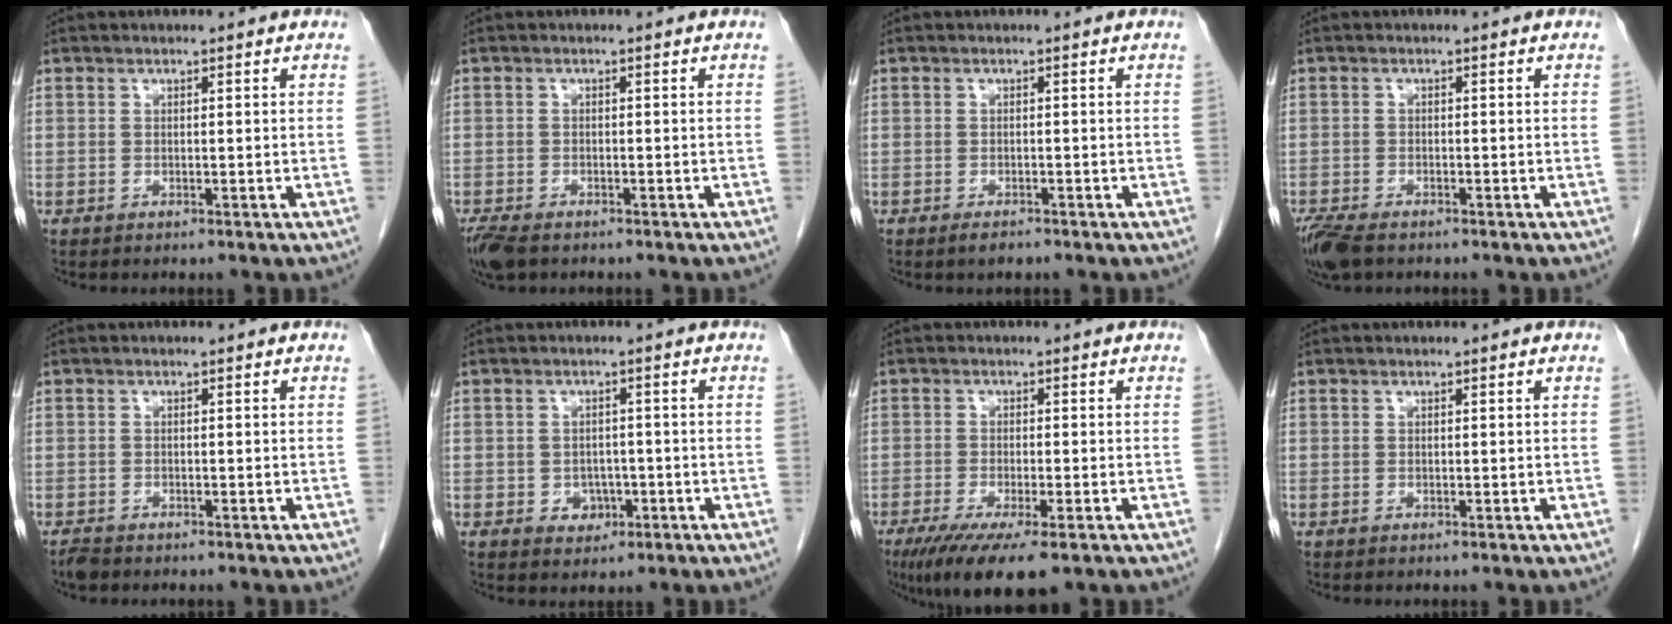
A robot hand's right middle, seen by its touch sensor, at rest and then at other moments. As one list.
[{"total": 4.6, "force": [-3.5, 1.9, 2.4], "torque": [-0.048, -0.010, -0.059]}, {"total": 1.3, "force": [-1.1, 0.4, 0.7], "torque": [-0.013, -0.001, -0.014]}, {"total": 5.6, "force": [-4.1, 2.2, 3.1], "torque": [-0.061, -0.012, -0.073]}, {"total": 1.6, "force": [-1.4, 0.5, 0.6], "torque": [-0.019, -0.003, -0.023]}, {"total": 3.1, "force": [-1.0, 2.5, 1.4], "torque": [-0.015, 0.006, -0.007]}, {"total": 9.1, "force": [-5.8, 1.7, 6.9], "torque": [-0.108, -0.022, -0.092]}, {"total": 0.0}]